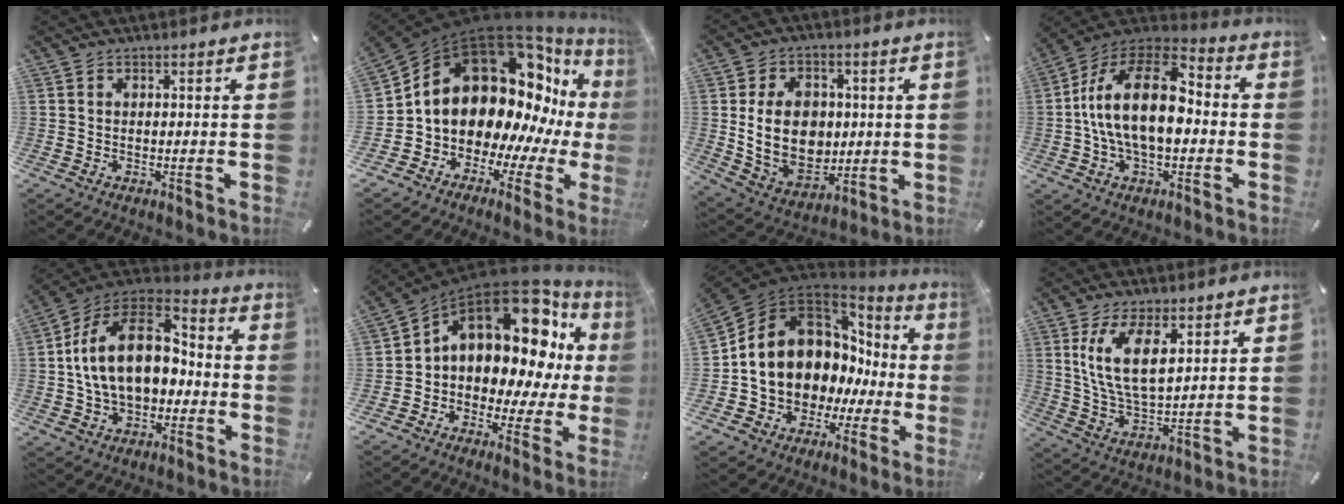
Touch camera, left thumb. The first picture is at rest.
{"total": 19.9, "force": [6.6, 14.7, 11.8], "torque": [-0.182, -0.081, 0.136]}
{"total": 15.0, "force": [1.2, 11.8, 9.1], "torque": [-0.188, 0.002, 0.026]}
{"total": 19.8, "force": [0.0, 11.8, 15.9], "torque": [-0.310, 0.005, -0.007]}
{"total": 20.0, "force": [0.2, 14.0, 14.3], "torque": [-0.272, 0.015, 0.003]}
{"total": 15.7, "force": [6.8, 10.3, 9.6], "torque": [-0.134, -0.061, 0.116]}
{"total": 15.8, "force": [3.0, 12.6, 9.1], "torque": [-0.171, -0.040, 0.059]}
{"total": 11.7, "force": [5.6, 5.5, 8.7], "torque": [-0.185, -0.014, 0.099]}